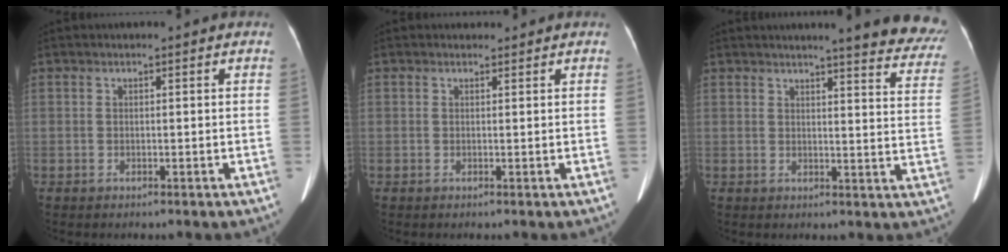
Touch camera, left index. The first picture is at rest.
{"total": 0.7, "force": [0.6, 0.3, -0.1], "torque": [-0.004, 0.002, 0.008]}
{"total": 15.1, "force": [13.3, 1.4, 7.1], "torque": [-0.060, -0.053, 0.130]}